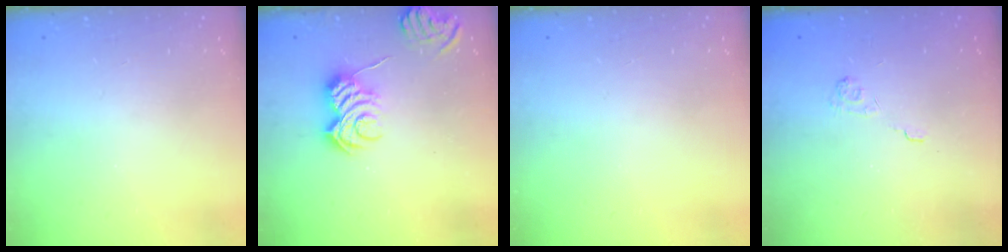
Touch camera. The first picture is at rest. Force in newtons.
{"total": 5.4, "press": 5.3, "slide": 1.0}
{"total": 0.0}
{"total": 2.1, "press": 1.5, "slide": 1.4}